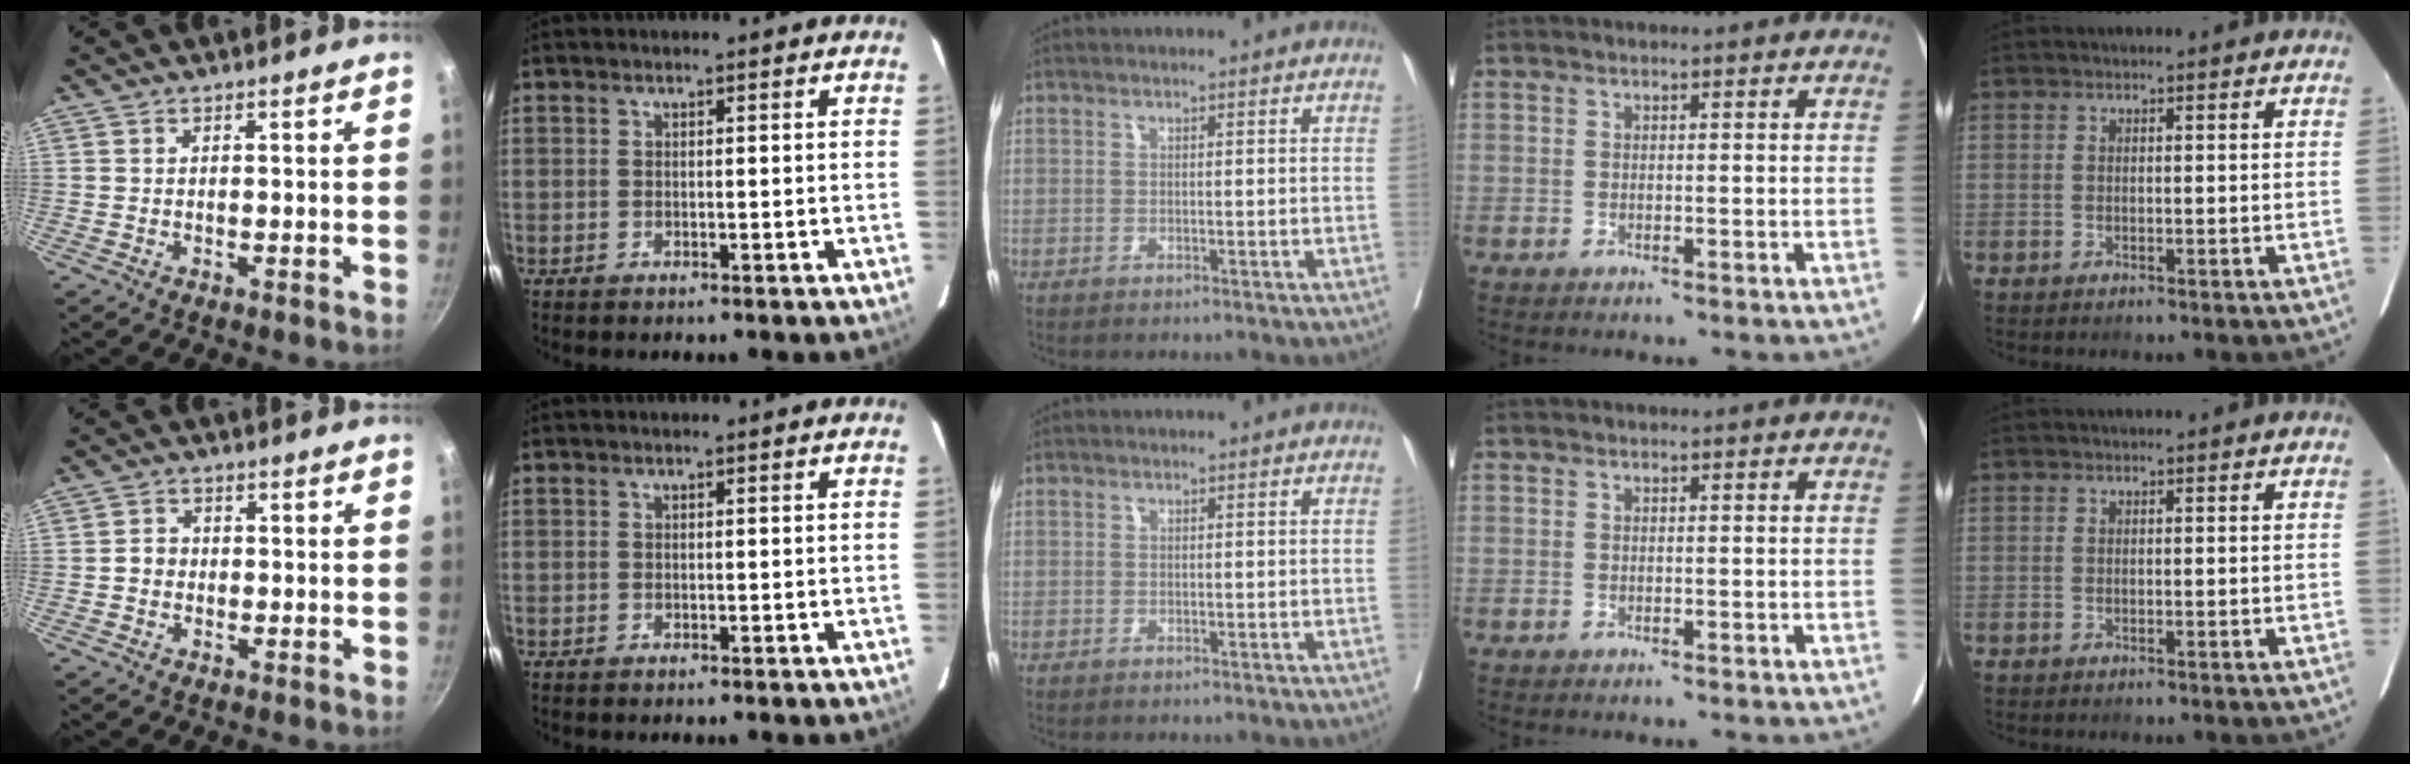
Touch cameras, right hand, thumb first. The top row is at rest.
{"thumb": {"total": 2.6, "force": [-0.4, 2.3, 1.1], "torque": [-0.007, 0.009, -0.013]}}